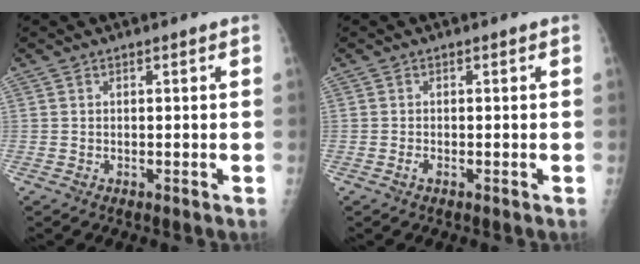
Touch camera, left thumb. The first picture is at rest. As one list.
[{"total": 0.6, "force": [-0.2, 0.3, 0.5], "torque": [-0.010, -0.002, -0.005]}]